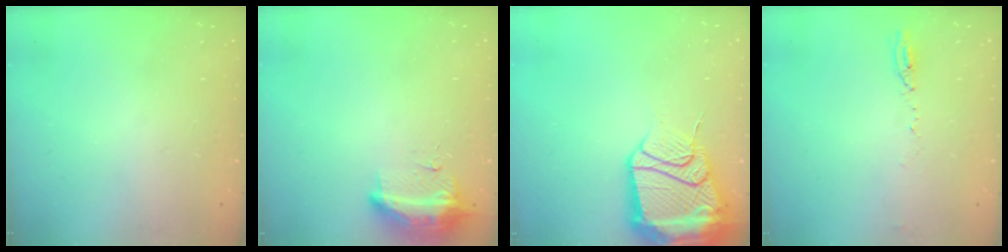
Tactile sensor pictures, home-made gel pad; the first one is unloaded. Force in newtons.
{"total": 19.3, "press": 12.1, "slide": 15.1}
{"total": 20.6, "press": 20.5, "slide": 2.3}
{"total": 4.6, "press": 4.3, "slide": 1.6}